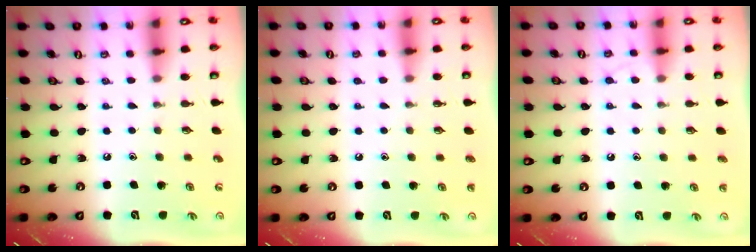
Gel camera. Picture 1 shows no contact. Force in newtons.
{"total": 1.1, "press": 1.1, "slide": 0.3}
{"total": 5.6, "press": 5.6, "slide": 0.5}